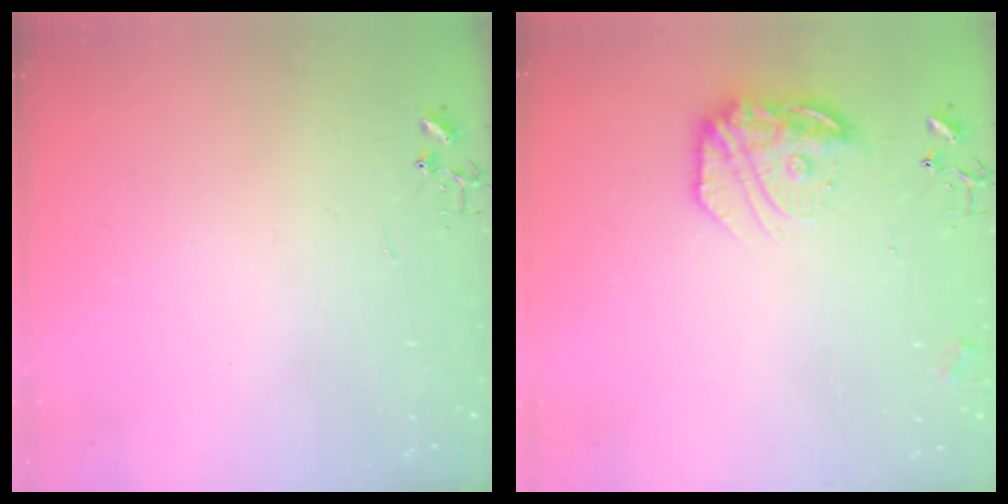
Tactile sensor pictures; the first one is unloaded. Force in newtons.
{"total": 16.4, "press": 16.3, "slide": 1.3}